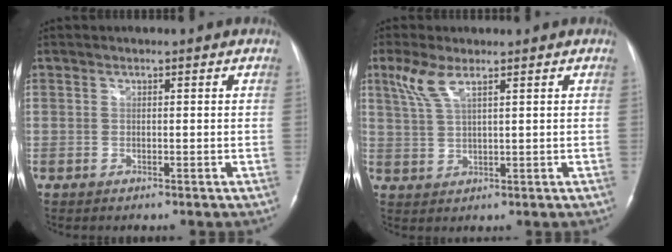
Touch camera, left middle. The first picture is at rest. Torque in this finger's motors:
{"motor_torque": [0.42, -0.41, 0.05, 0.07]}